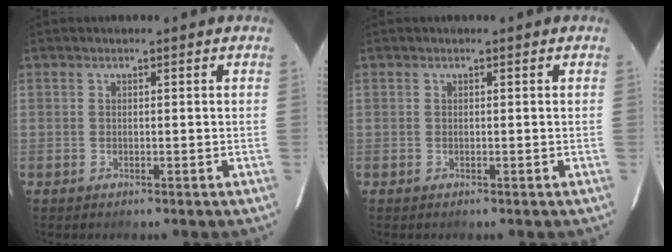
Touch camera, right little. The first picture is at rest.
{"total": 0.0}